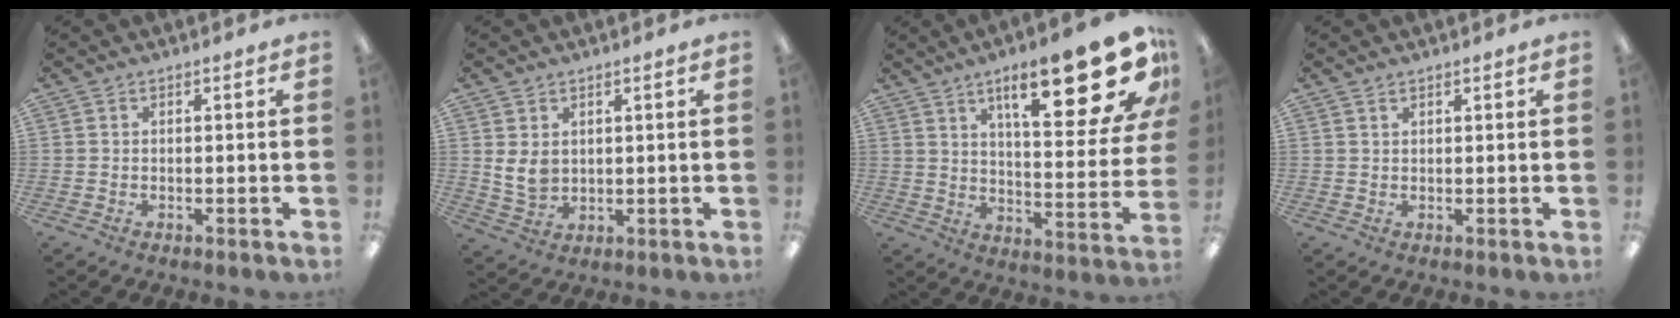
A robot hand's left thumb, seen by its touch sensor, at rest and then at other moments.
{"total": 5.4, "force": [1.8, 3.9, 3.3], "torque": [-0.080, -0.009, 0.030]}
{"total": 23.1, "force": [13.0, 7.3, 17.7], "torque": [-0.240, -0.074, 0.197]}
{"total": 1.2, "force": [0.9, 0.4, 0.6], "torque": [-0.013, 0.001, 0.016]}